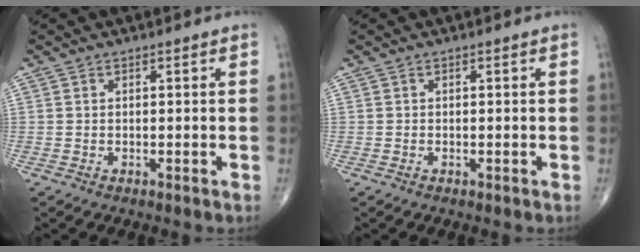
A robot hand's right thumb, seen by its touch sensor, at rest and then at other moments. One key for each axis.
{"total": 0.0}